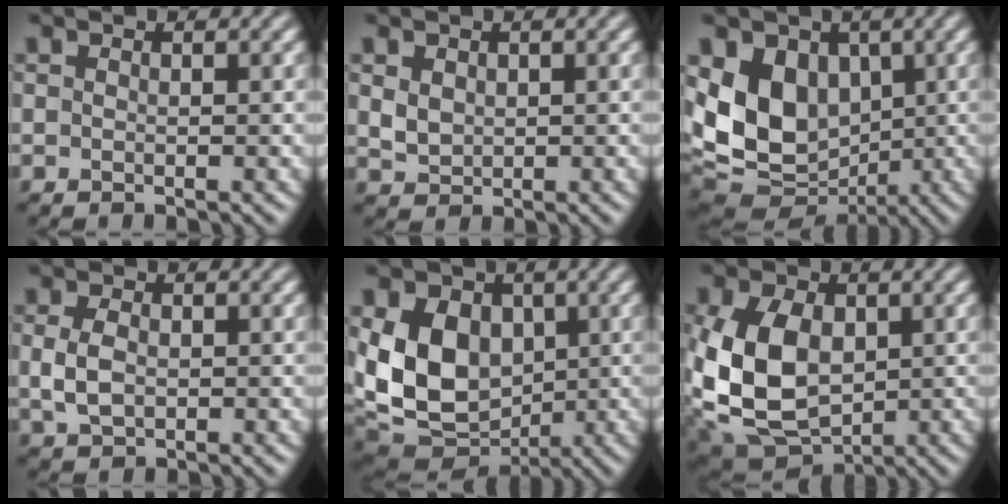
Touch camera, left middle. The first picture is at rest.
{"total": 1.9, "force": [0.5, 1.6, 1.0], "torque": [-0.023, -0.003, 0.014]}
{"total": 11.0, "force": [0.9, 8.3, 7.1], "torque": [-0.134, -0.004, 0.014]}
{"total": 2.9, "force": [0.0, 2.0, 2.1], "torque": [-0.050, -0.001, -0.001]}
{"total": 11.1, "force": [0.6, 8.3, 7.3], "torque": [-0.150, -0.004, 0.004]}
{"total": 11.0, "force": [-0.1, 7.7, 7.8], "torque": [-0.185, -0.011, 0.000]}